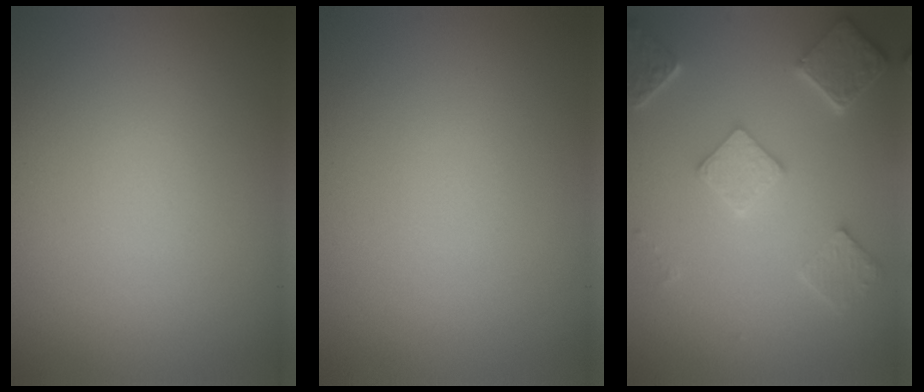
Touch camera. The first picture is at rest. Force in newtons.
{"total": 0.0}
{"total": 5.4, "press": 4.2, "slide": 3.4}